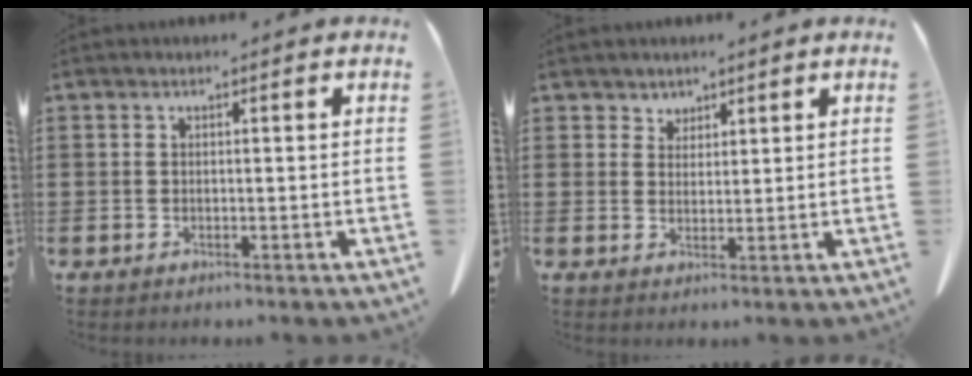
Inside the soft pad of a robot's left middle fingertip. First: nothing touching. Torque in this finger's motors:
{"motor_torque": [-0.07, 0.02, -0.03, -0.02]}